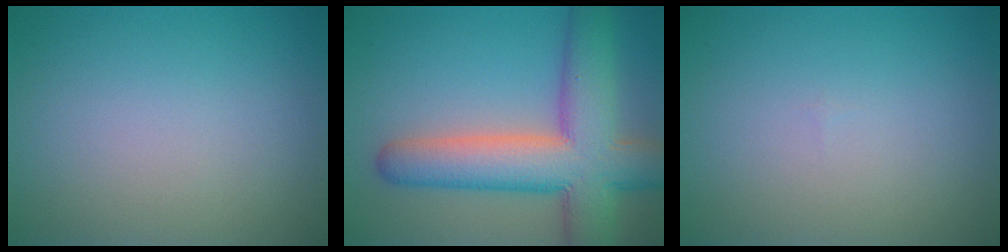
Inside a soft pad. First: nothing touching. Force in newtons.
{"total": 10.5, "press": 10.5, "slide": 0.3}
{"total": 0.0}